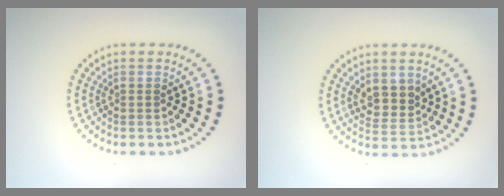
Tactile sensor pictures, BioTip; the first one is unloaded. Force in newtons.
{"total": 2.7, "press": 2.3, "slide": 1.3}